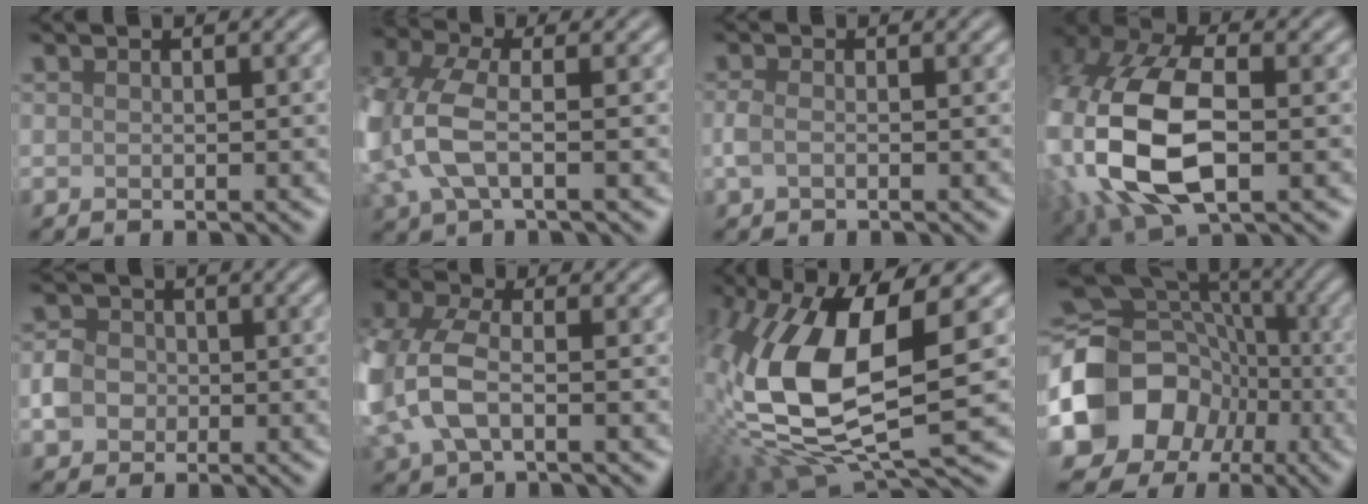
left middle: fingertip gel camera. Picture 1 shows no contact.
{"total": 7.1, "force": [-0.8, 4.0, 5.8], "torque": [-0.158, 0.000, -0.025]}
{"total": 1.4, "force": [-0.4, 0.8, 1.1], "torque": [-0.028, 0.000, -0.012]}
{"total": 14.0, "force": [-1.4, 8.3, 11.2], "torque": [-0.266, -0.006, -0.029]}
{"total": 3.2, "force": [-0.6, 2.8, 1.3], "torque": [-0.019, 0.004, -0.017]}
{"total": 8.8, "force": [-1.1, 5.7, 6.7], "torque": [-0.188, -0.001, -0.025]}
{"total": 13.1, "force": [1.3, 5.5, 11.8], "torque": [-0.264, -0.012, 0.028]}
{"total": 12.9, "force": [-3.4, 10.9, 6.0], "torque": [-0.136, -0.011, -0.072]}